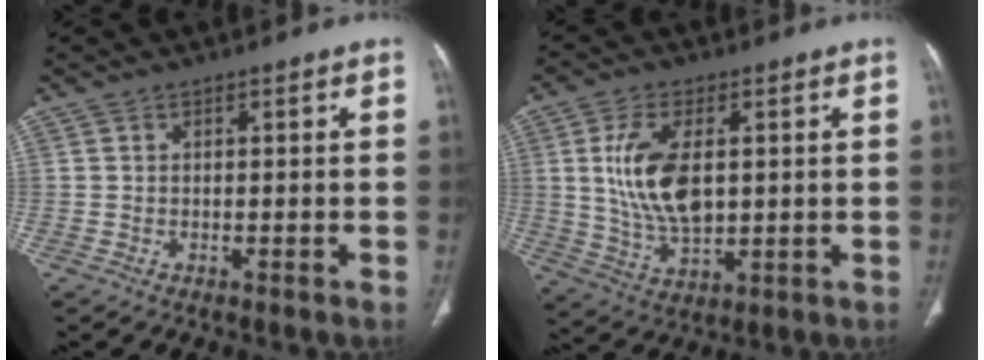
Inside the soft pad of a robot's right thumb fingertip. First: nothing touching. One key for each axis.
{"total": 12.8, "fx": 1.9, "fy": 6.9, "fz": 10.6, "tx": -0.201, "ty": -0.011, "tz": 0.044}